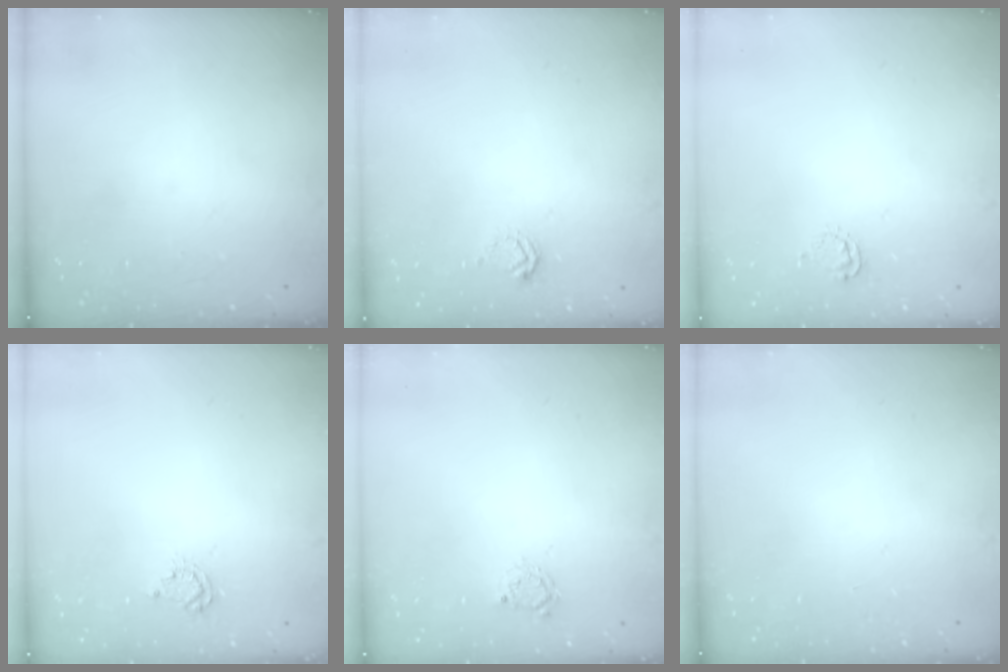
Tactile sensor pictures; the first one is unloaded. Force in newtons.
{"total": 3.1, "press": 3.1, "slide": 0.4}
{"total": 4.1, "press": 4.0, "slide": 0.7}
{"total": 5.0, "press": 5.0, "slide": 0.6}
{"total": 2.8, "press": 2.7, "slide": 0.4}
{"total": 0.0}